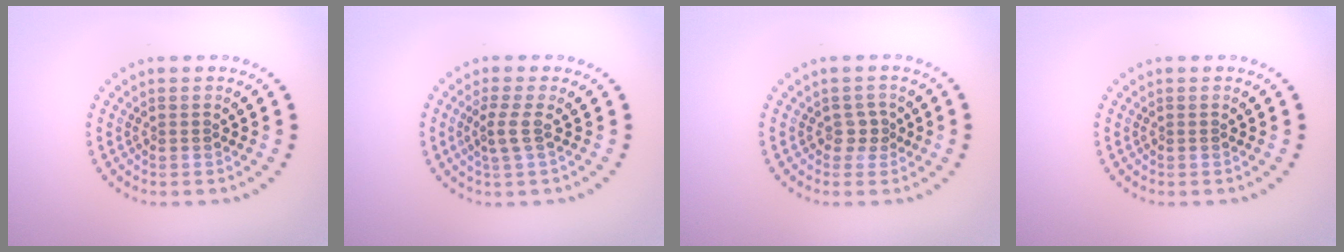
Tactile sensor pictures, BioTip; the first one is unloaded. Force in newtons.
{"total": 1.7, "press": 1.3, "slide": 1.2}
{"total": 1.1, "press": 0.9, "slide": 0.7}
{"total": 0.0}